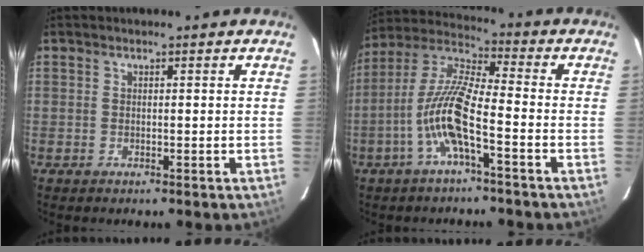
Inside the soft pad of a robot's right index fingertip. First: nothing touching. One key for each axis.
{"total": 11.0, "fx": -4.5, "fy": 1.6, "fz": 9.9, "tx": -0.210, "ty": 0.004, "tz": -0.091}